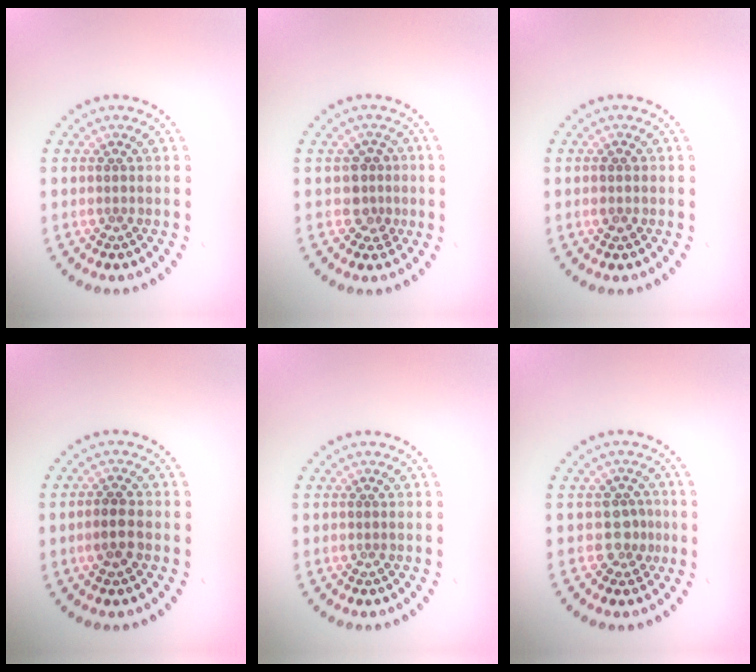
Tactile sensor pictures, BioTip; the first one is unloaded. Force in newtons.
{"total": 2.2, "press": 1.8, "slide": 1.2}
{"total": 1.0, "press": 1.0, "slide": 0.3}
{"total": 2.1, "press": 2.0, "slide": 0.4}
{"total": 0.0}
{"total": 1.9, "press": 1.6, "slide": 1.1}